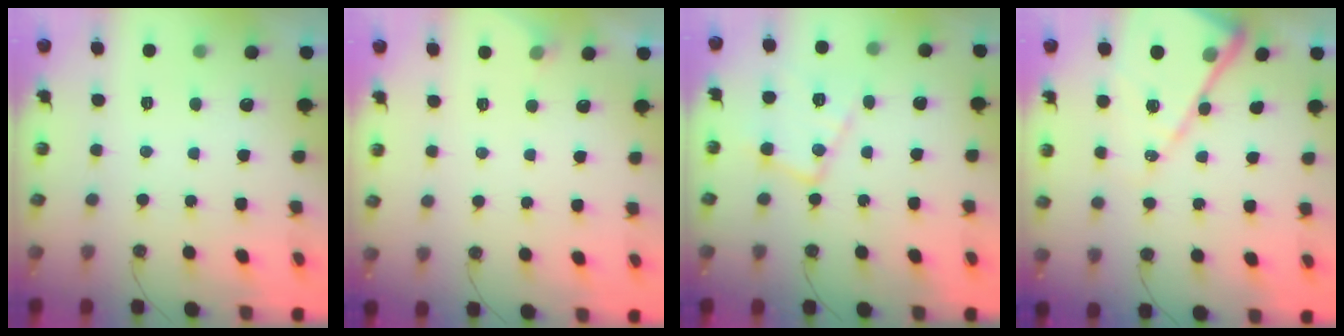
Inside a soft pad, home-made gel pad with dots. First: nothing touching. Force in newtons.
{"total": 2.6, "press": 2.5, "slide": 0.5}
{"total": 13.0, "press": 12.9, "slide": 1.3}
{"total": 14.7, "press": 14.6, "slide": 1.4}